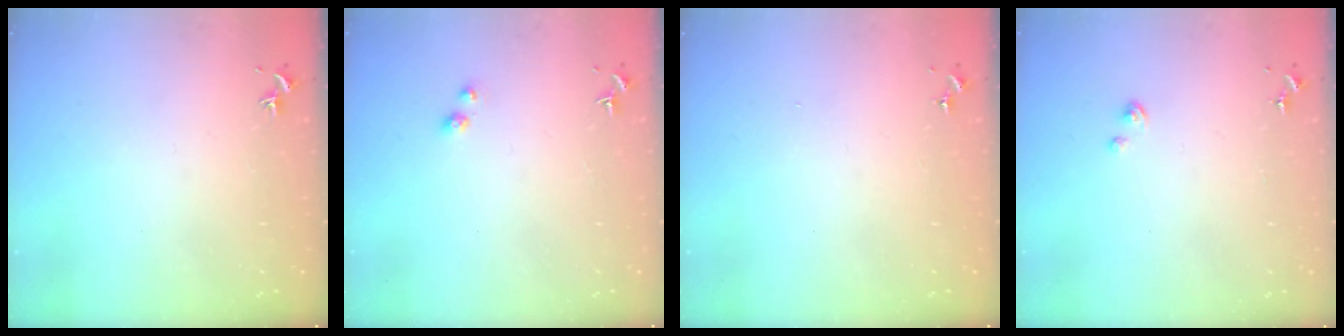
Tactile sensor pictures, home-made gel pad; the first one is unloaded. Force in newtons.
{"total": 2.9, "press": 2.9, "slide": 0.2}
{"total": 0.0}
{"total": 1.1, "press": 1.1, "slide": 0.1}